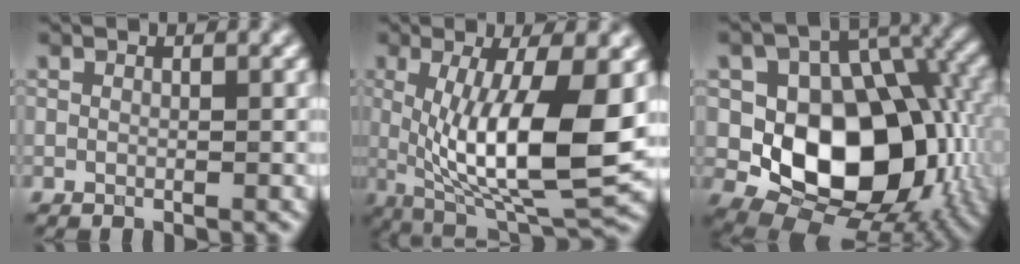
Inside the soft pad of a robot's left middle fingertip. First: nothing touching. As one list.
[{"total": 11.8, "force": [0.0, 3.5, 11.3], "torque": [-0.185, -0.019, 0.007]}, {"total": 12.6, "force": [-1.7, 8.9, 8.8], "torque": [-0.120, -0.006, -0.028]}]